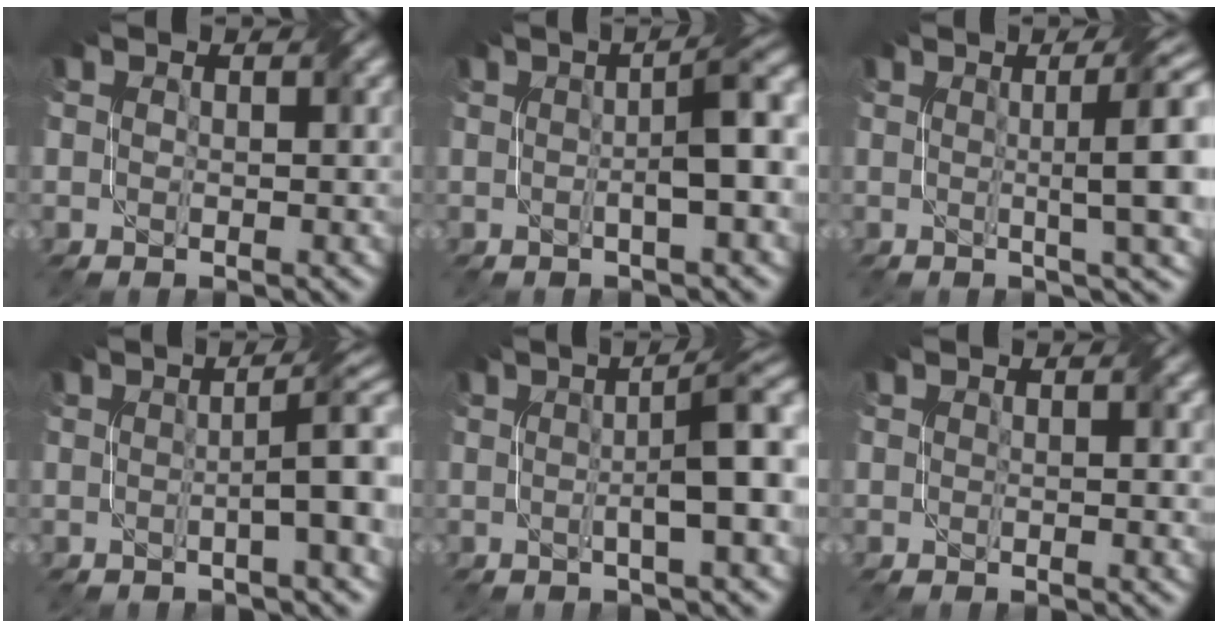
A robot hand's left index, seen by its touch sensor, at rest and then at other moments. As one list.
[{"total": 5.5, "force": [0.3, 1.0, 5.4], "torque": [-0.069, 0.016, 0.000]}, {"total": 8.8, "force": [1.3, 2.0, 8.5], "torque": [-0.083, 0.016, 0.014]}, {"total": 6.3, "force": [0.3, 1.3, 6.2], "torque": [-0.074, 0.014, 0.000]}, {"total": 7.0, "force": [0.5, 1.2, 6.8], "torque": [-0.083, 0.016, 0.005]}, {"total": 0.8, "force": [0.3, 0.1, 0.7], "torque": [-0.008, 0.000, 0.005]}]